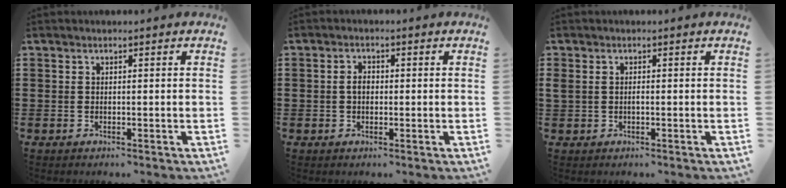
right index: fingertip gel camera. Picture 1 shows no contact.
{"total": 0.6, "force": [-0.2, 0.4, 0.4], "torque": [-0.010, 0.000, -0.003]}
{"total": 0.9, "force": [-0.1, 0.5, 0.7], "torque": [-0.017, 0.001, -0.003]}